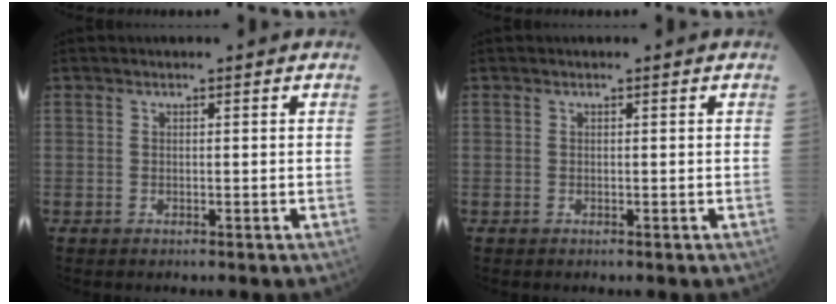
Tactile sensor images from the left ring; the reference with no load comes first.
{"total": 0.0}